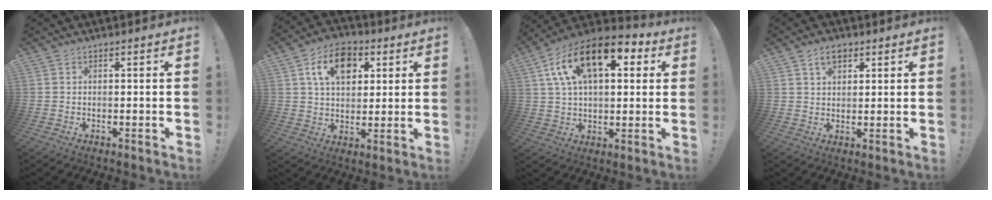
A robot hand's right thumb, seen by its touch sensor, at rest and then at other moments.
{"total": 13.4, "force": [5.3, 9.5, 7.8], "torque": [-0.114, -0.005, 0.099]}
{"total": 19.0, "force": [7.8, 9.5, 14.4], "torque": [-0.248, -0.017, 0.134]}
{"total": 5.1, "force": [2.9, 3.2, 2.7], "torque": [-0.043, -0.002, 0.053]}